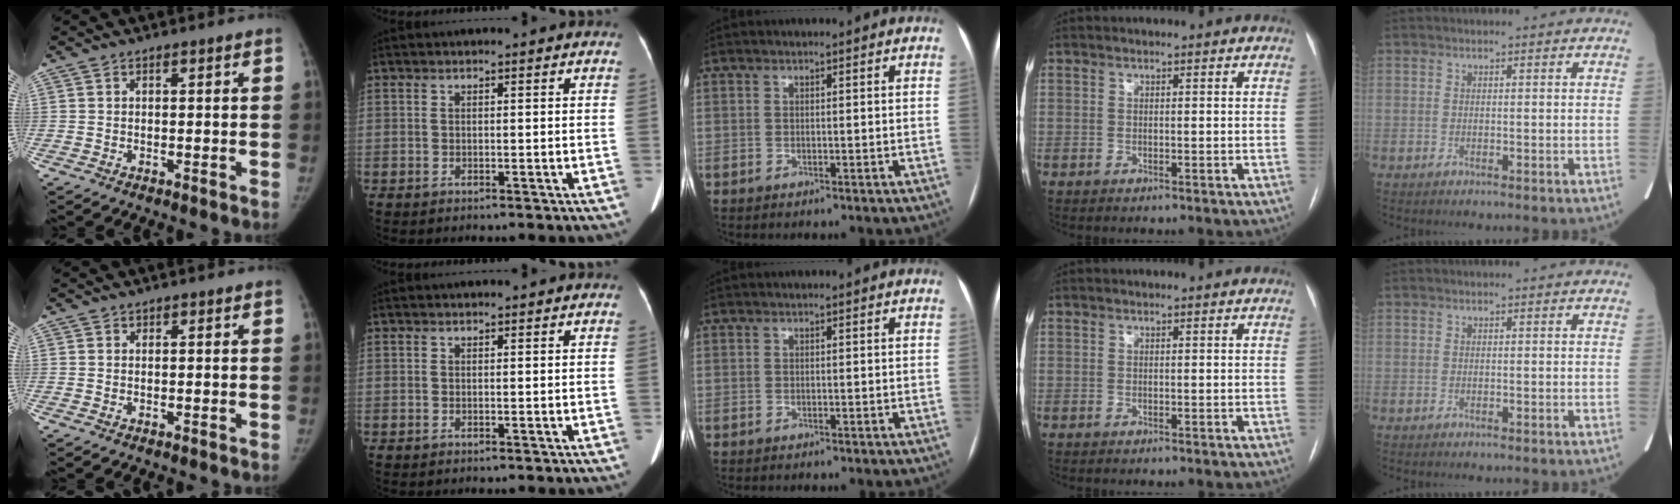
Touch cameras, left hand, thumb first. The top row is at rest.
{"index": {"total": 1.0, "force": [0.9, 0.1, 0.4], "torque": [-0.008, 0.002, 0.011]}}